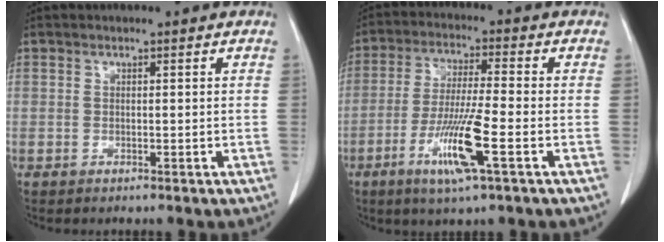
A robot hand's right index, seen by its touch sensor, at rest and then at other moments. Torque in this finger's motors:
{"motor_torque": [0.63, -0.18, 0.34, 0.14]}